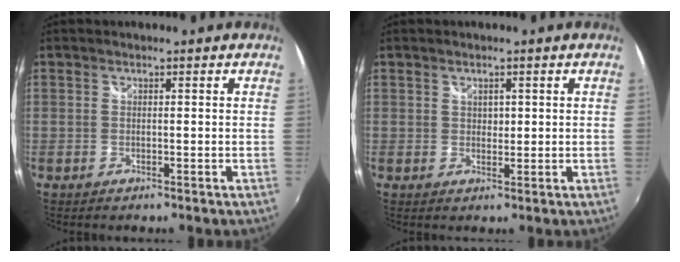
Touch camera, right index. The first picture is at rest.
{"total": 1.5, "force": [0.7, 1.2, 0.6], "torque": [-0.004, 0.001, 0.012]}